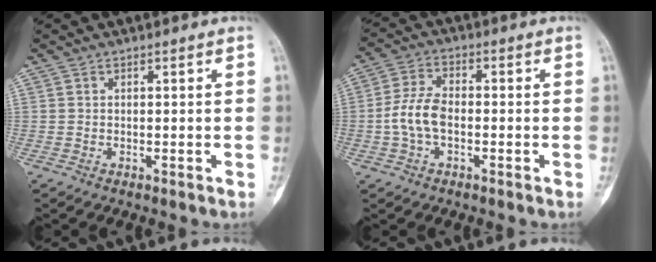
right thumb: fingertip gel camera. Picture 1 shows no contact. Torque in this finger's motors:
{"motor_torque": [0.22, 0.19, 0.48, 0.39, 0.10]}